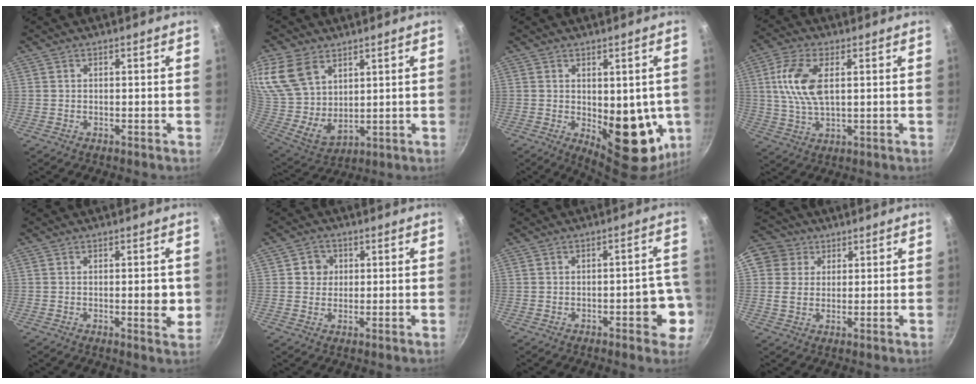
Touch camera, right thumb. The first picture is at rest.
{"total": 18.3, "force": [9.2, 11.7, 10.6], "torque": [-0.230, -0.021, 0.200]}
{"total": 15.6, "force": [-1.9, 8.0, 13.3], "torque": [-0.120, -0.028, -0.010]}
{"total": 10.2, "force": [2.2, 5.0, 8.6], "torque": [-0.171, 0.004, 0.041]}
{"total": 4.6, "force": [-0.3, 1.5, 4.3], "torque": [-0.051, -0.006, -0.005]}
{"total": 4.0, "force": [0.7, 3.8, 1.0], "torque": [0.013, 0.004, 0.006]}
{"total": 8.0, "force": [-2.7, 3.6, 6.6], "torque": [-0.046, 0.031, -0.032]}
{"total": 10.5, "force": [4.0, 8.9, 3.8], "torque": [-0.066, 0.010, 0.063]}